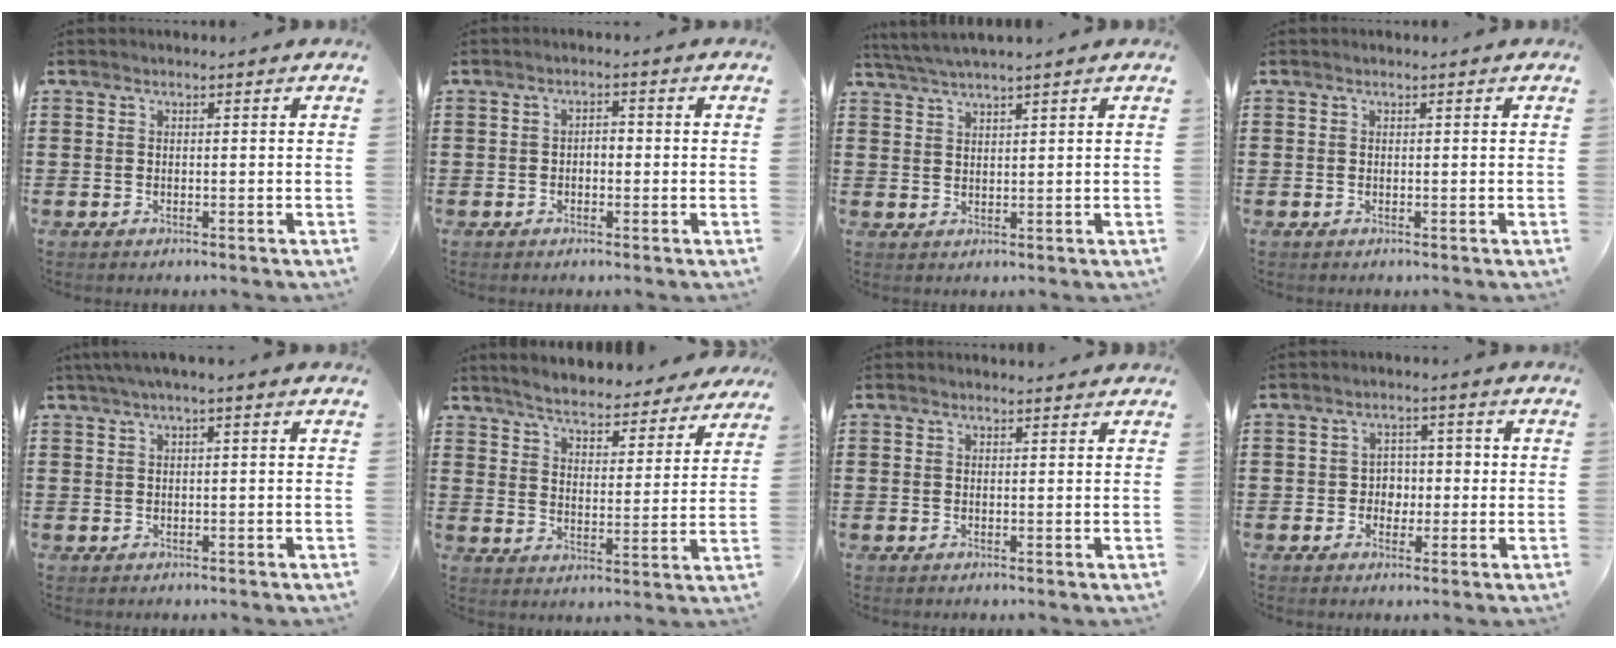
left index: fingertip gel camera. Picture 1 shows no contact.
{"total": 1.4, "force": [-0.5, 0.6, 1.2], "torque": [-0.025, 0.001, -0.010]}
{"total": 2.8, "force": [2.6, -0.6, 0.8], "torque": [-0.022, -0.004, 0.050]}
{"total": 0.0}
{"total": 1.4, "force": [0.2, 0.0, 1.4], "torque": [-0.024, -0.003, 0.004]}
{"total": 5.1, "force": [5.0, -0.2, 1.0], "torque": [-0.045, -0.035, 0.085]}
{"total": 0.7, "force": [0.7, 0.1, 0.2], "torque": [-0.005, 0.000, 0.014]}
{"total": 3.1, "force": [-0.3, 2.7, 1.5], "torque": [-0.033, 0.003, -0.013]}